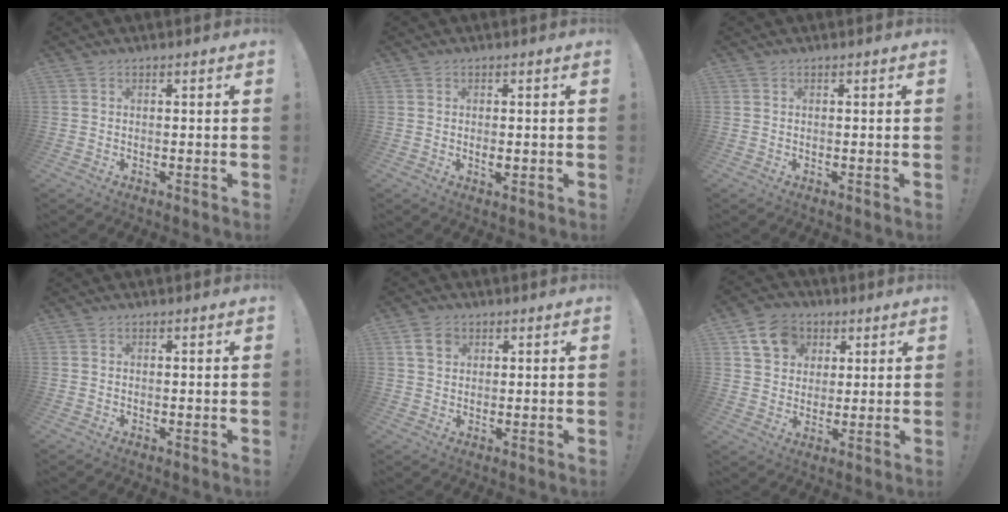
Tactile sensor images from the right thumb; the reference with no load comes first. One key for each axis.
{"total": 1.5, "fx": -0.2, "fy": 0.6, "fz": 1.3, "tx": -0.015, "ty": -0.002, "tz": -0.005}
{"total": 0.0}
{"total": 0.0}
{"total": 4.9, "fx": 2.3, "fy": 3.6, "fz": 2.4, "tx": -0.032, "ty": -0.001, "tz": 0.043}
{"total": 11.0, "fx": 4.8, "fy": 9.1, "fz": 4.1, "tx": -0.062, "ty": -0.017, "tz": 0.096}